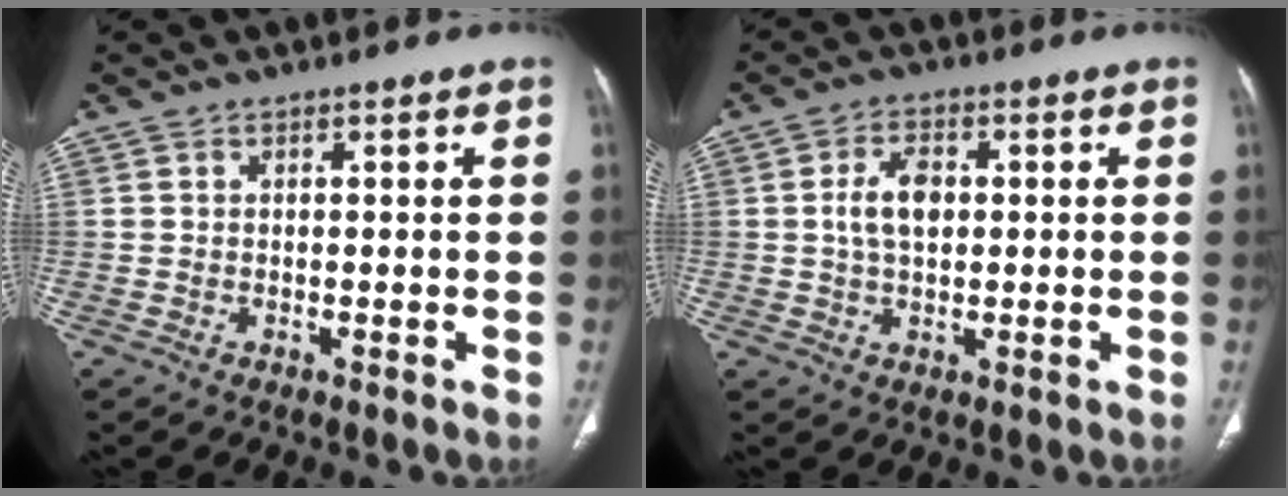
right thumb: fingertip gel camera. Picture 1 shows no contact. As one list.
[{"total": 5.8, "force": [0.7, 3.5, 4.6], "torque": [-0.084, 0.004, 0.010]}]